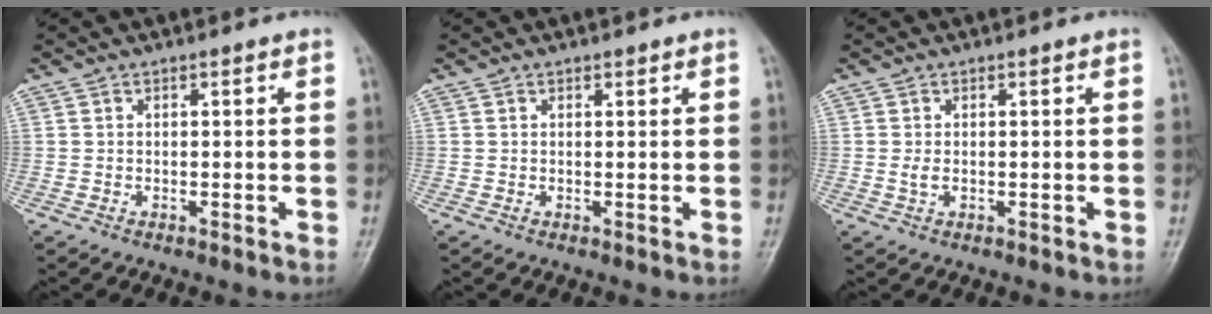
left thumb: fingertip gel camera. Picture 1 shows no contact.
{"total": 0.8, "force": [0.6, 0.4, 0.3], "torque": [0.000, -0.004, 0.007]}
{"total": 1.4, "force": [0.0, 0.8, 1.1], "torque": [-0.021, -0.003, 0.001]}